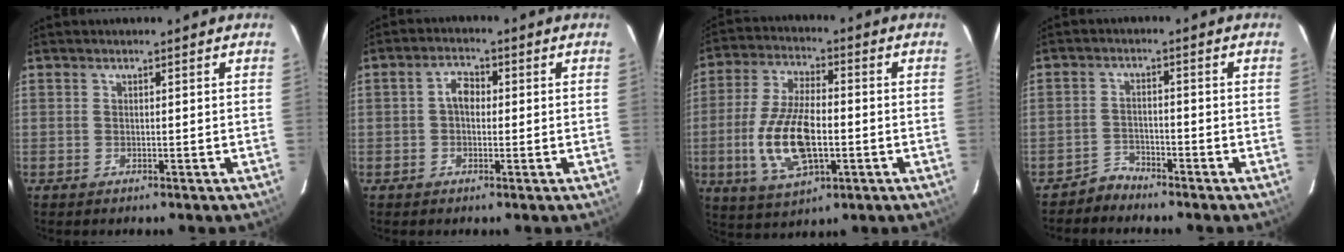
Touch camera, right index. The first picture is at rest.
{"total": 3.3, "force": [0.0, 2.4, 2.3], "torque": [-0.042, 0.014, -0.002]}
{"total": 14.7, "force": [-2.9, 6.6, 12.8], "torque": [-0.266, -0.005, -0.049]}
{"total": 2.9, "force": [-2.8, 0.9, -0.5], "torque": [0.009, 0.009, -0.053]}